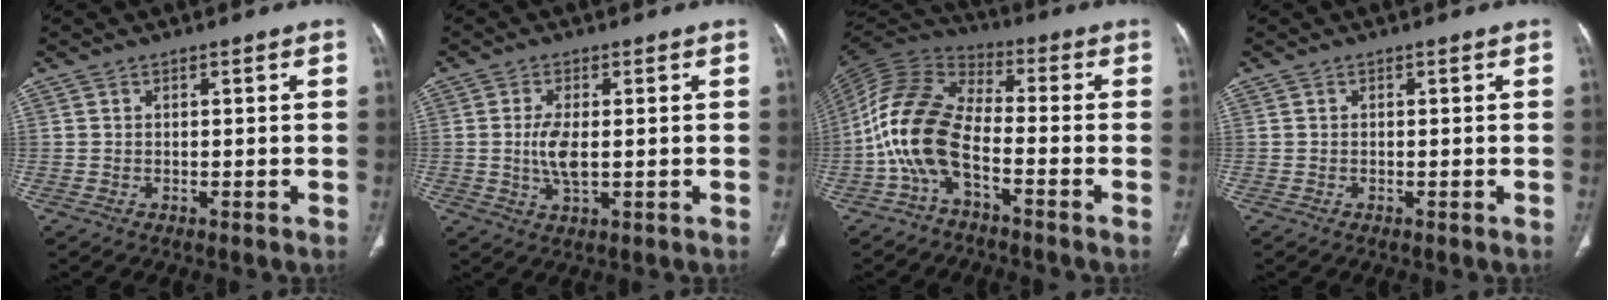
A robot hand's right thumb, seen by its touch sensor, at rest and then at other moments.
{"total": 5.0, "force": [0.0, 2.0, 4.6], "torque": [-0.102, -0.008, 0.004]}
{"total": 13.7, "force": [-4.7, 6.5, 11.1], "torque": [-0.237, 0.053, -0.101]}
{"total": 0.0}